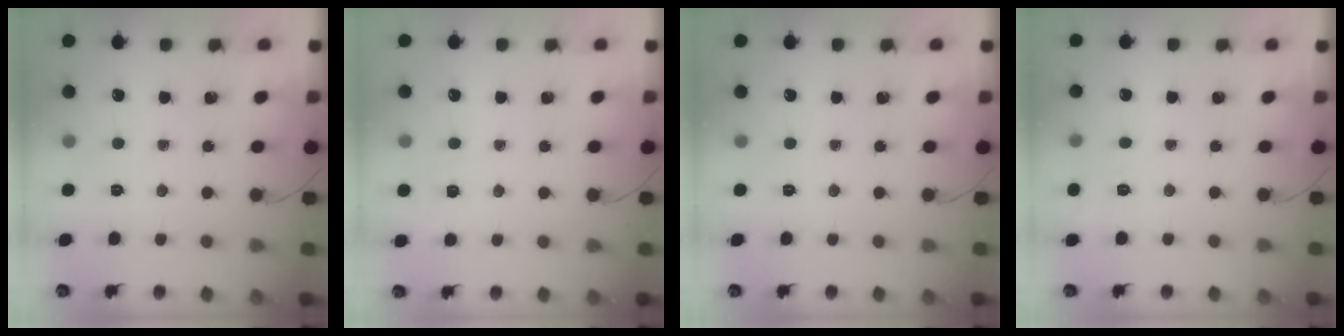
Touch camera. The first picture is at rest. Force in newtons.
{"total": 1.8, "press": 0.4, "slide": 1.8}
{"total": 0.0}
{"total": 7.7, "press": 7.5, "slide": 2.0}